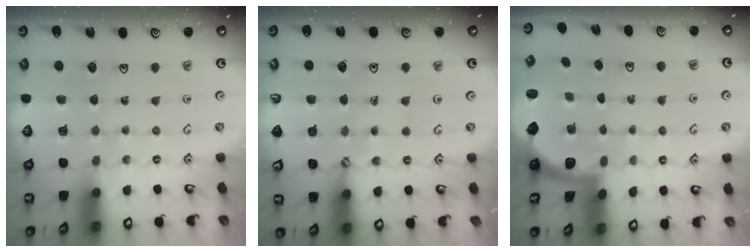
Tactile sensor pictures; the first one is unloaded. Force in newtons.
{"total": 1.7, "press": 1.7, "slide": 0.1}
{"total": 2.2, "press": 2.1, "slide": 0.7}